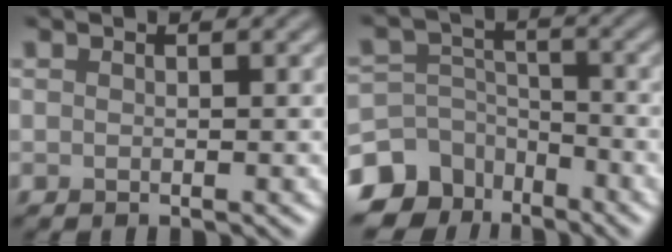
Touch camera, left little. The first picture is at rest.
{"total": 9.7, "force": [-6.6, 6.7, 2.5], "torque": [-0.048, -0.016, -0.121]}